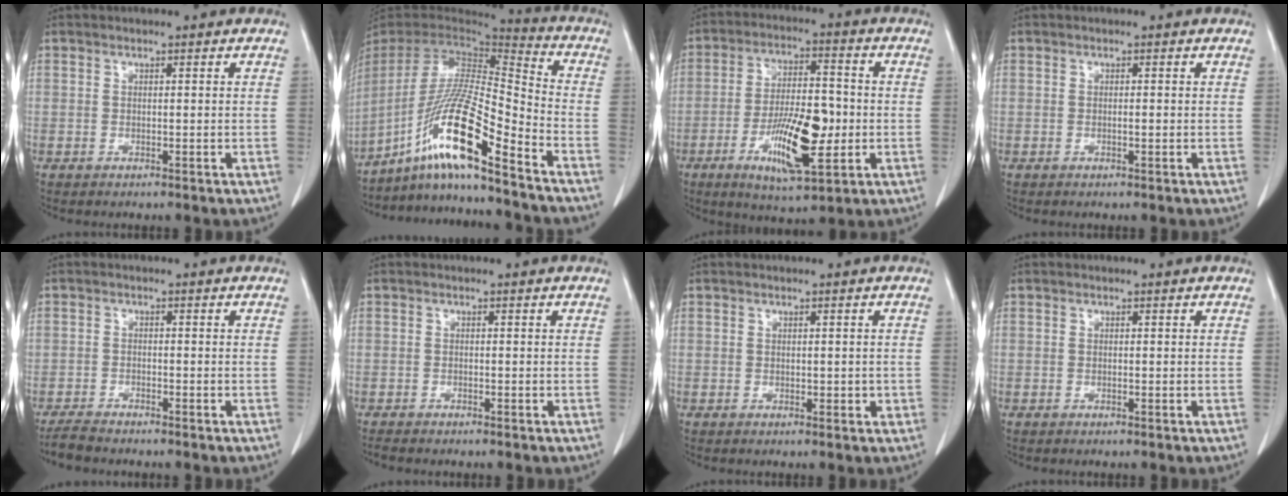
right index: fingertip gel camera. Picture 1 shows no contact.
{"total": 16.1, "force": [-10.7, -0.3, 12.1], "torque": [-0.233, -0.005, -0.199]}
{"total": 13.1, "force": [-3.4, 3.9, 12.0], "torque": [-0.217, -0.001, -0.053]}
{"total": 0.7, "force": [-0.1, 0.1, 0.6], "torque": [-0.012, 0.001, -0.001]}
{"total": 3.0, "force": [-2.8, 0.4, 1.0], "torque": [-0.021, -0.010, -0.051]}
{"total": 1.8, "force": [-1.6, 0.1, 0.8], "torque": [-0.015, -0.003, -0.025]}
{"total": 1.4, "force": [-0.1, 0.9, 1.1], "torque": [-0.013, 0.004, 0.002]}
{"total": 0.0}